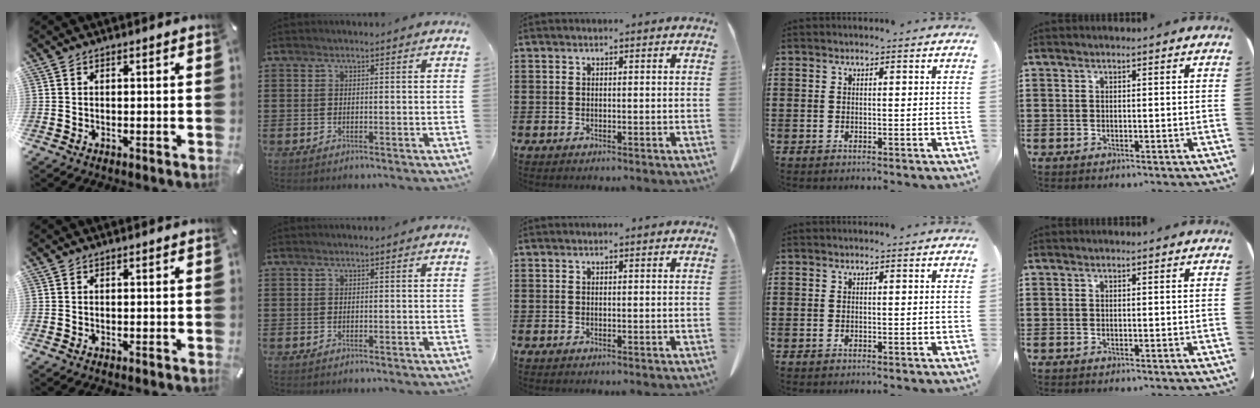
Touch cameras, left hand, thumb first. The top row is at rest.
{}